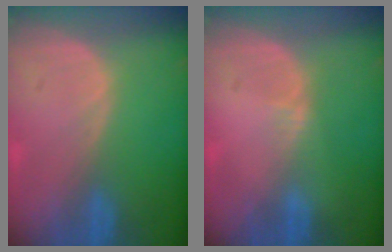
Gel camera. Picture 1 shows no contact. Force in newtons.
{"total": 0.8, "press": 0.8, "slide": 0.4}